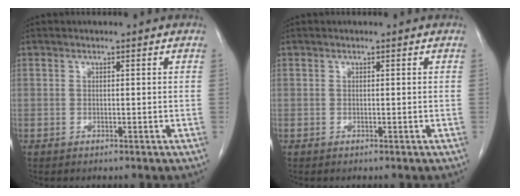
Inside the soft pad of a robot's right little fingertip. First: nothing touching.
{"total": 0.0}